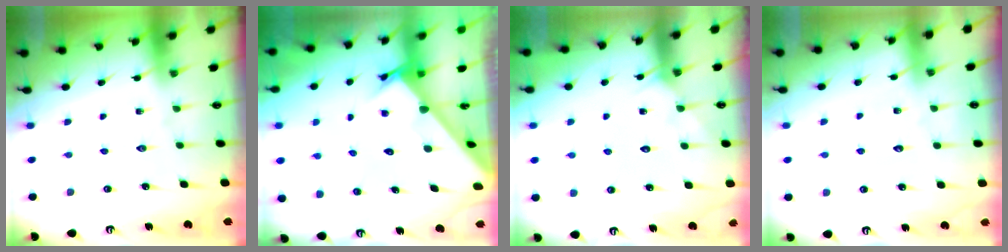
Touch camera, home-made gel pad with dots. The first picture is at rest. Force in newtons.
{"total": 2.7, "press": 2.7, "slide": 0.3}
{"total": 2.8, "press": 2.8, "slide": 0.1}
{"total": 2.7, "press": 2.7, "slide": 0.3}